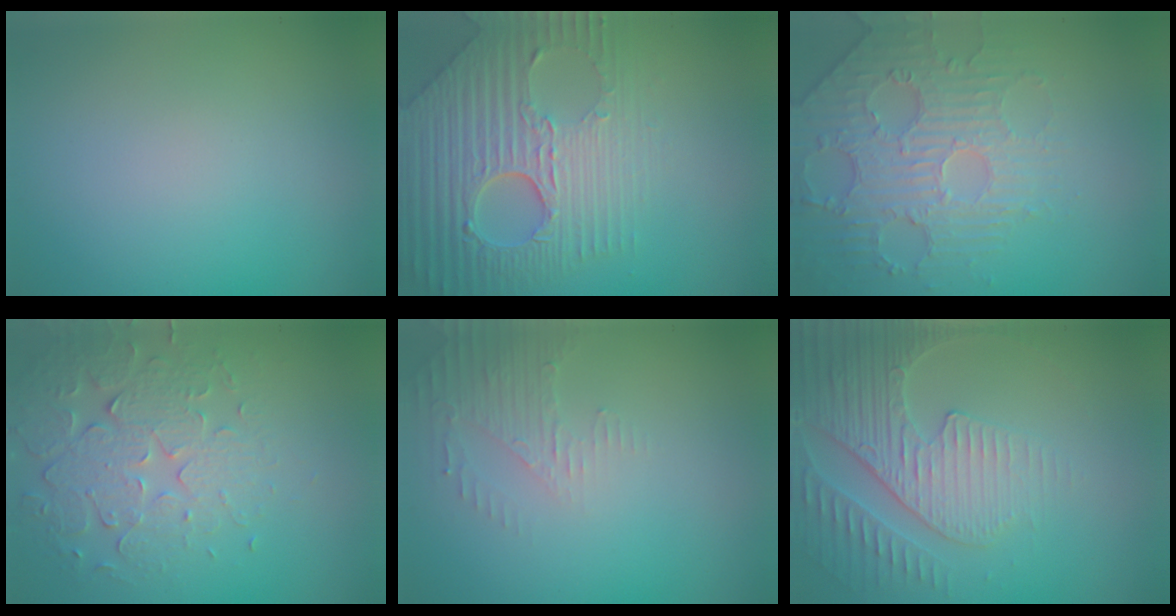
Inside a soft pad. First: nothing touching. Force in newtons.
{"total": 8.7, "press": 5.9, "slide": 6.4}
{"total": 4.6, "press": 3.8, "slide": 2.7}
{"total": 4.5, "press": 4.1, "slide": 1.9}
{"total": 2.2, "press": 2.1, "slide": 0.5}
{"total": 4.3, "press": 4.3, "slide": 0.4}